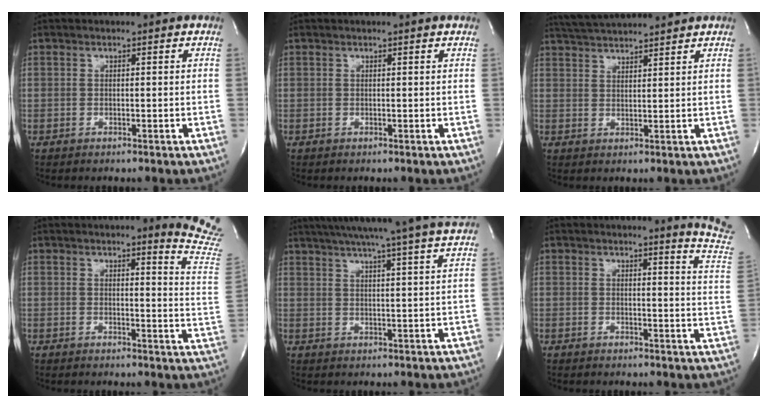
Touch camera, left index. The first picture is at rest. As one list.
[{"total": 0.9, "force": [0.8, -0.1, 0.4], "torque": [-0.012, 0.002, 0.014]}, {"total": 7.8, "force": [7.4, -0.5, 2.3], "torque": [-0.050, 0.028, 0.125]}, {"total": 10.9, "force": [9.9, -0.5, 4.6], "torque": [-0.039, -0.091, 0.083]}, {"total": 20.2, "force": [17.5, -1.5, 9.9], "torque": [-0.165, -0.013, 0.229]}, {"total": 9.1, "force": [8.8, -1.6, 1.7], "torque": [-0.014, -0.106, 0.071]}]